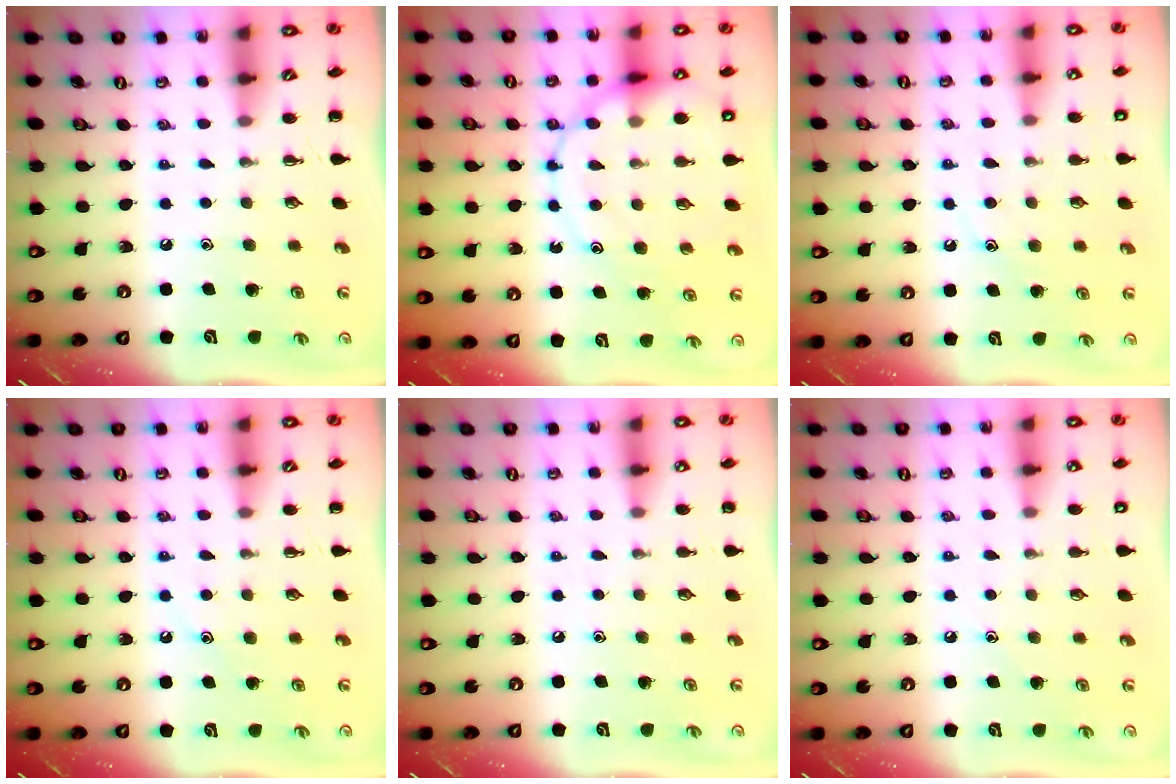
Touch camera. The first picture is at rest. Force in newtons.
{"total": 16.6, "press": 16.4, "slide": 2.8}
{"total": 8.9, "press": 8.8, "slide": 1.3}
{"total": 8.4, "press": 8.3, "slide": 1.2}
{"total": 3.7, "press": 3.6, "slide": 1.0}
{"total": 7.9, "press": 7.6, "slide": 2.2}